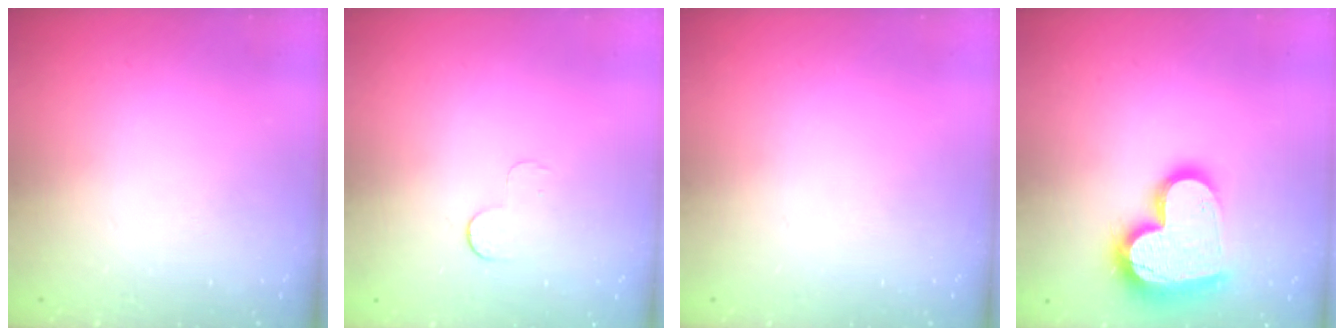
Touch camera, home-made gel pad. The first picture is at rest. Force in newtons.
{"total": 3.2, "press": 3.1, "slide": 0.3}
{"total": 0.0}
{"total": 18.1, "press": 18.0, "slide": 1.5}